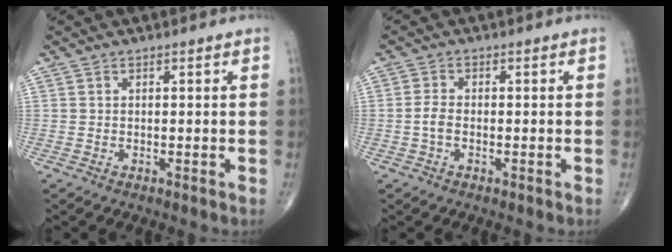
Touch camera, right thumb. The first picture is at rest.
{"total": 2.2, "force": [-0.6, 1.2, 1.8], "torque": [-0.040, 0.005, -0.015]}